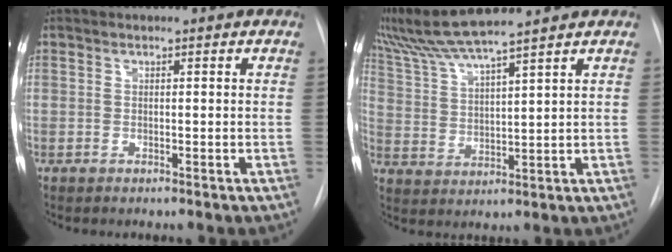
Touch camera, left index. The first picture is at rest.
{"total": 10.2, "force": [9.0, -1.5, 4.6], "torque": [-0.093, 0.018, 0.171]}